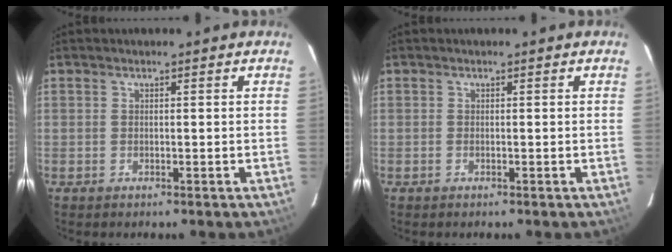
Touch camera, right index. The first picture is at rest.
{"total": 0.0}